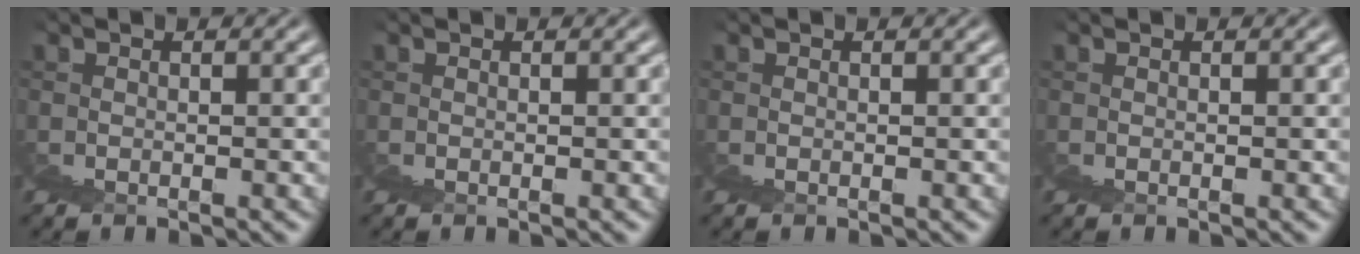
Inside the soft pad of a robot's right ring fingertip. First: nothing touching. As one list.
[{"total": 0.0}, {"total": 0.0}, {"total": 0.0}]